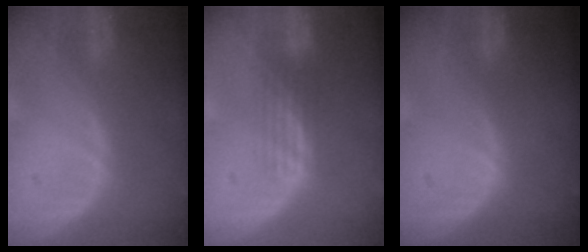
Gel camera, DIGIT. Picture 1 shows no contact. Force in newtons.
{"total": 2.8, "press": 2.5, "slide": 1.3}
{"total": 0.0}